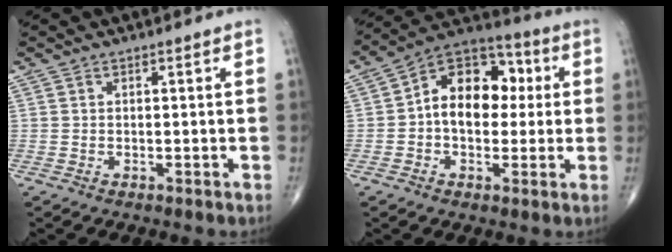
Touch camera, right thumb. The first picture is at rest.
{"total": 14.4, "force": [1.2, 9.8, 10.5], "torque": [-0.124, 0.033, 0.006]}